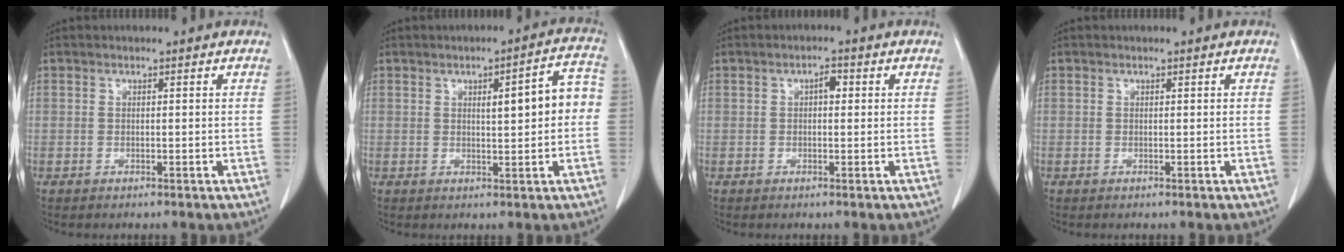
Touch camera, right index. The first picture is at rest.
{"total": 7.0, "force": [0.5, 1.5, 6.8], "torque": [-0.090, 0.025, 0.008]}
{"total": 1.7, "force": [0.3, 0.8, 1.5], "torque": [-0.020, 0.006, 0.003]}
{"total": 0.0}